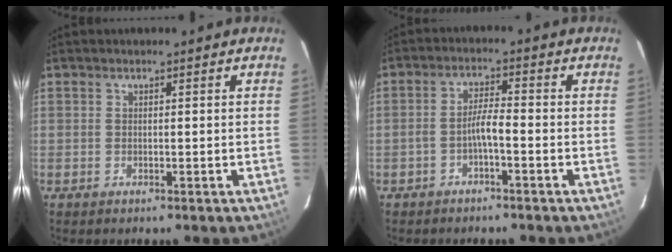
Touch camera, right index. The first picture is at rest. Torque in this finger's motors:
{"motor_torque": [0.61, -0.30, 0.35, 0.09]}